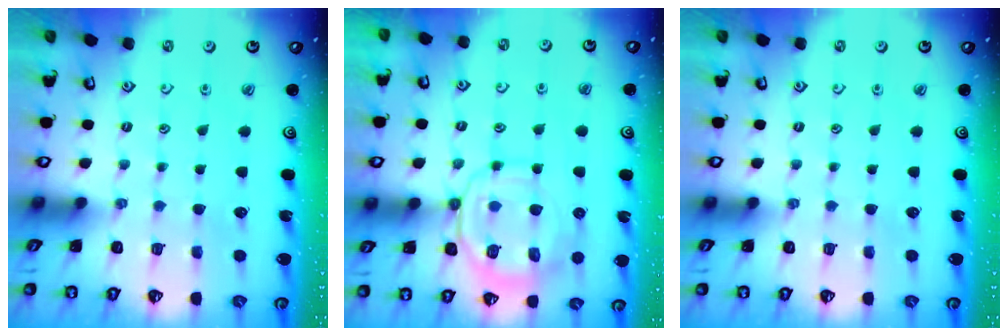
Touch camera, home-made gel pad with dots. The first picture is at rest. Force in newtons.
{"total": 11.7, "press": 11.6, "slide": 1.2}
{"total": 0.0}